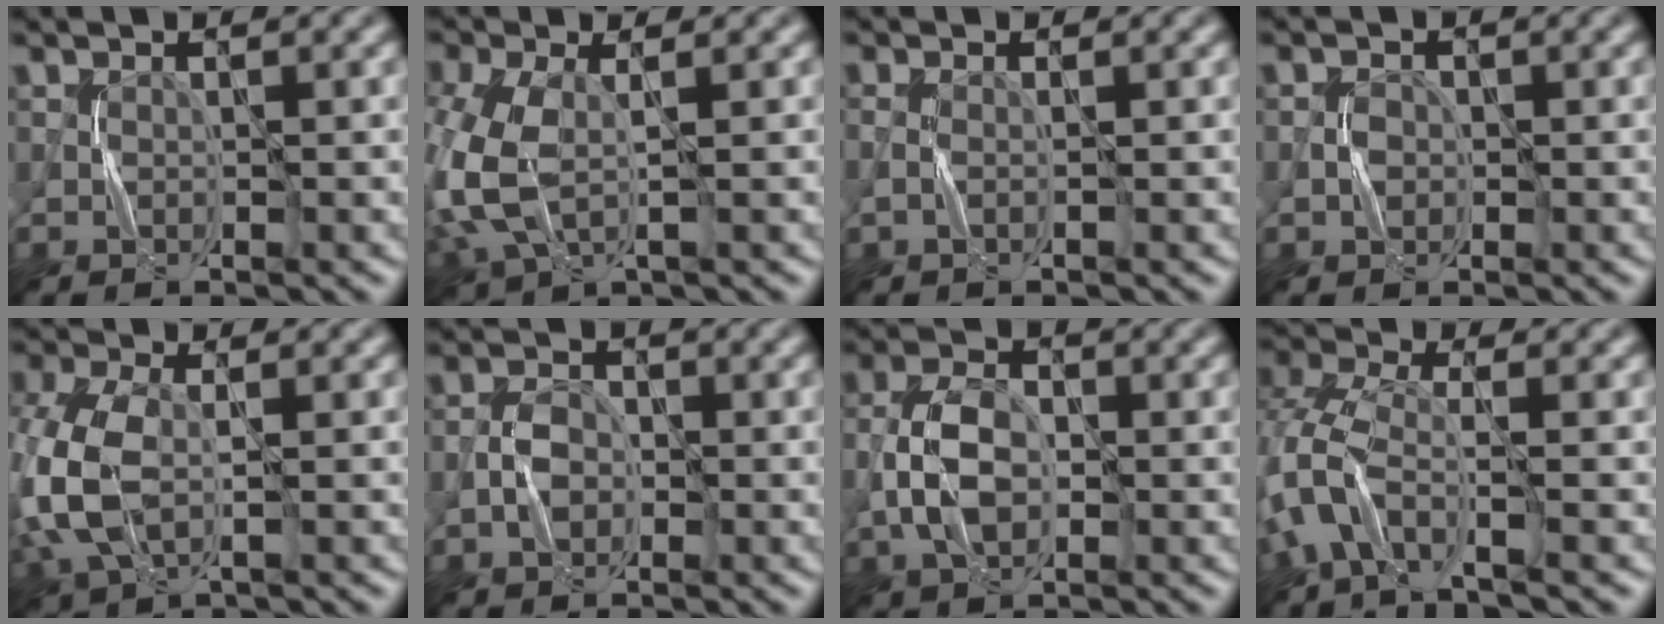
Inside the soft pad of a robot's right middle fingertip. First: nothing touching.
{"total": 6.6, "force": [-0.3, 3.7, 5.4], "torque": [-0.151, 0.001, -0.011]}
{"total": 1.1, "force": [-0.2, 0.4, 1.0], "torque": [-0.027, 0.002, -0.009]}
{"total": 1.2, "force": [-0.3, 1.0, 0.7], "torque": [-0.012, 0.003, -0.008]}
{"total": 7.4, "force": [-0.4, 4.5, 5.9], "torque": [-0.159, 0.003, -0.012]}
{"total": 2.6, "force": [-0.7, 1.7, 1.7], "torque": [-0.032, 0.006, -0.017]}
{"total": 5.1, "force": [-0.8, 3.2, 3.9], "torque": [-0.081, 0.005, -0.020]}
{"total": 5.8, "force": [-2.3, 2.9, 4.4], "torque": [-0.111, 0.006, -0.057]}